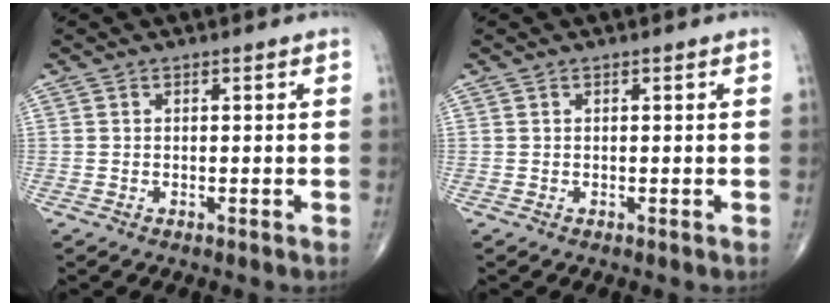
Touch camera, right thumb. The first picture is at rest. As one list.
[{"total": 0.0}]